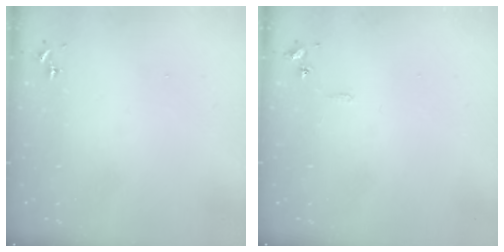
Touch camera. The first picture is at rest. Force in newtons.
{"total": 4.5, "press": 4.4, "slide": 0.6}